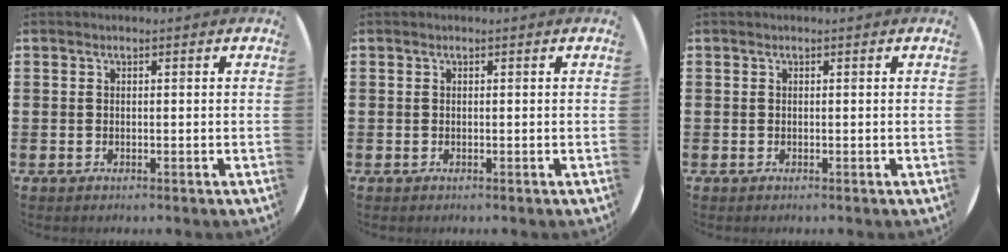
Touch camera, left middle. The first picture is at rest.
{"total": 0.0}
{"total": 0.0}